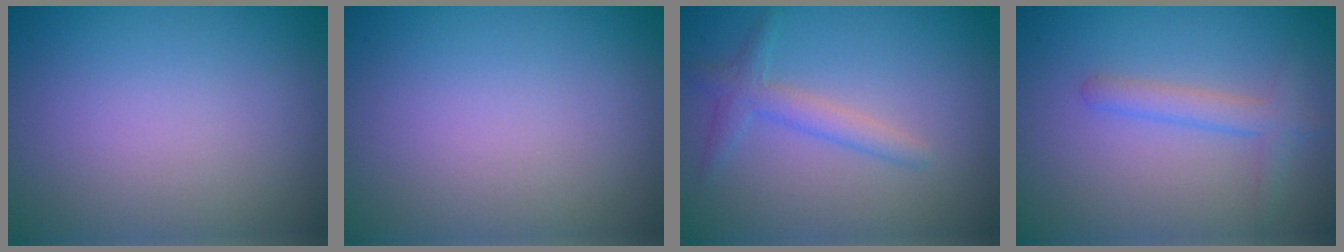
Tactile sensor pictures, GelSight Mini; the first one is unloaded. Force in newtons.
{"total": 0.0}
{"total": 2.2, "press": 2.2, "slide": 0.1}
{"total": 2.1, "press": 2.1, "slide": 0.1}